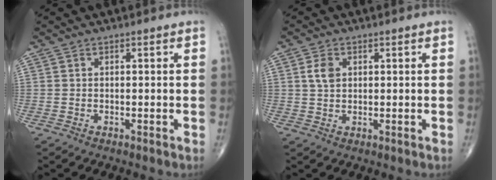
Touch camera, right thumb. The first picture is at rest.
{"total": 3.4, "force": [0.9, 2.3, 2.3], "torque": [-0.040, 0.000, 0.019]}